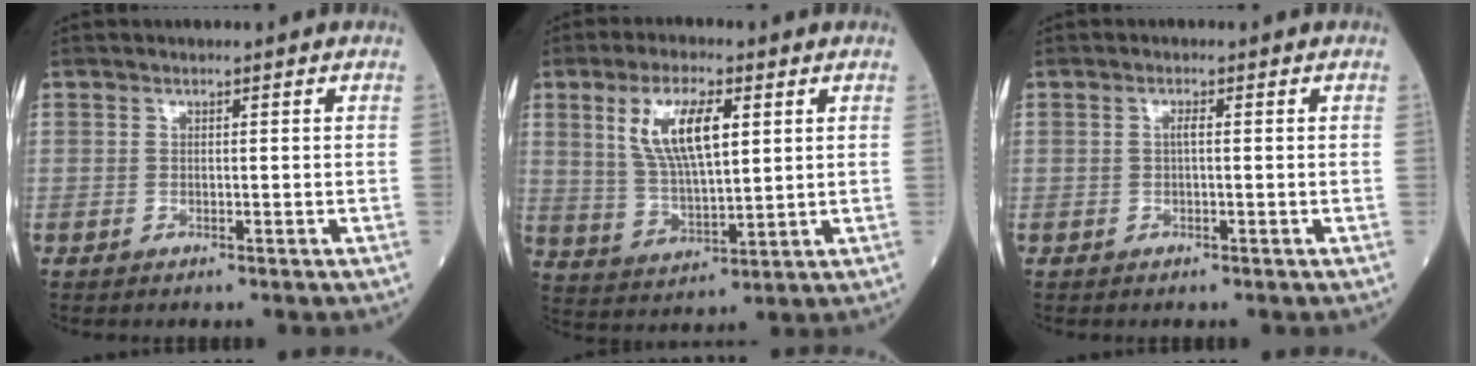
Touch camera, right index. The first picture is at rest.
{"total": 10.2, "force": [3.6, 2.9, 9.1], "torque": [-0.185, 0.006, 0.075]}
{"total": 1.0, "force": [0.0, 0.1, 1.0], "torque": [-0.018, 0.001, -0.001]}